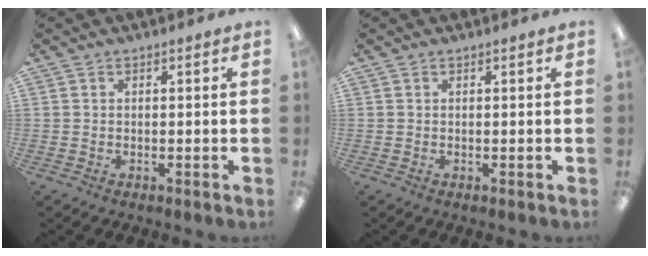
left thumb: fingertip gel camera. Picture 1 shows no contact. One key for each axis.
{"total": 0.0}